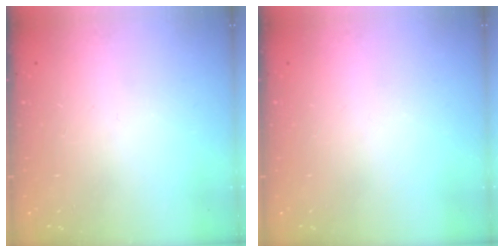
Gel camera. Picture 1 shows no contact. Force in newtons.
{"total": 0.0}